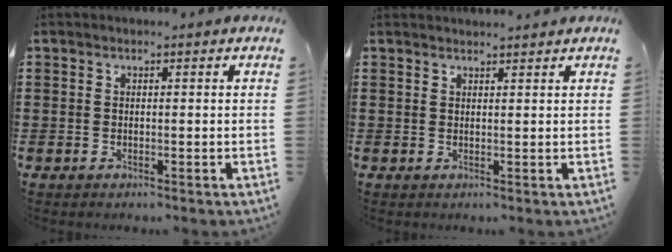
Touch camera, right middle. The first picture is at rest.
{"total": 1.3, "force": [1.3, -0.2, 0.0], "torque": [-0.002, -0.004, 0.025]}